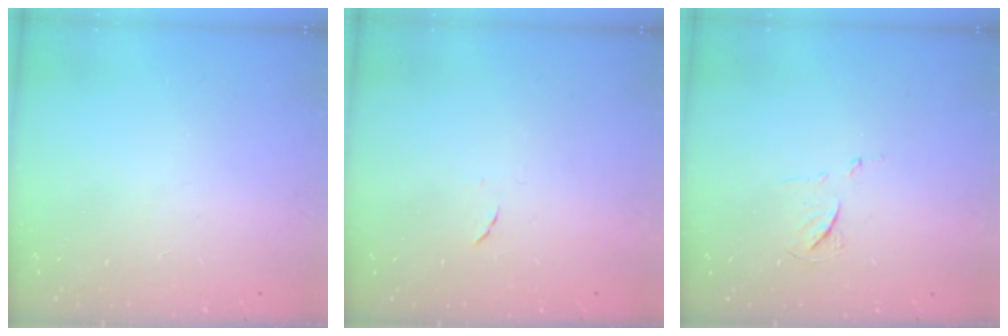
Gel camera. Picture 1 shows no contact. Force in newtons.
{"total": 4.5, "press": 4.5, "slide": 0.5}
{"total": 5.6, "press": 5.6, "slide": 0.8}